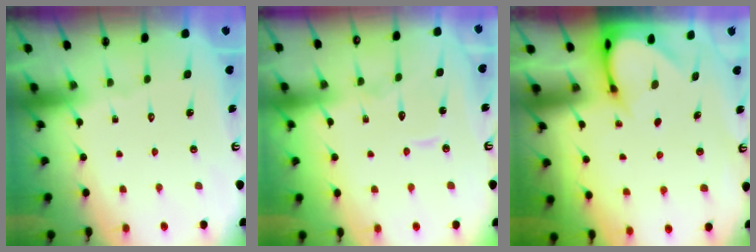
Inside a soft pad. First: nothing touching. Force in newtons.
{"total": 6.1, "press": 6.1, "slide": 0.6}
{"total": 3.4, "press": 3.4, "slide": 0.1}